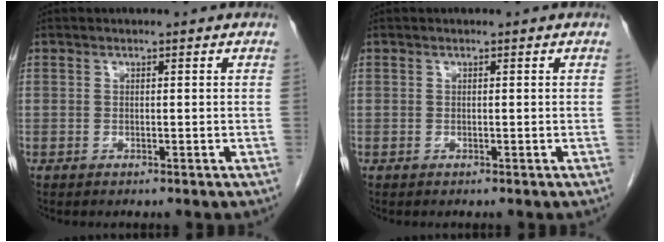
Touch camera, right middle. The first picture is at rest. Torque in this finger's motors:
{"motor_torque": [0.00, 0.00, 0.00, 0.00]}